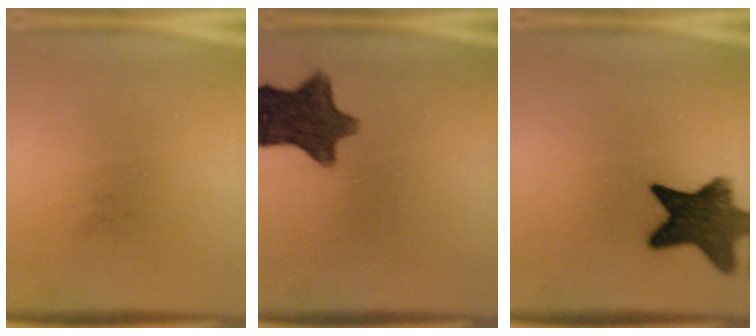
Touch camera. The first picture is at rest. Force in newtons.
{"total": 11.1}
{"total": 11.8}